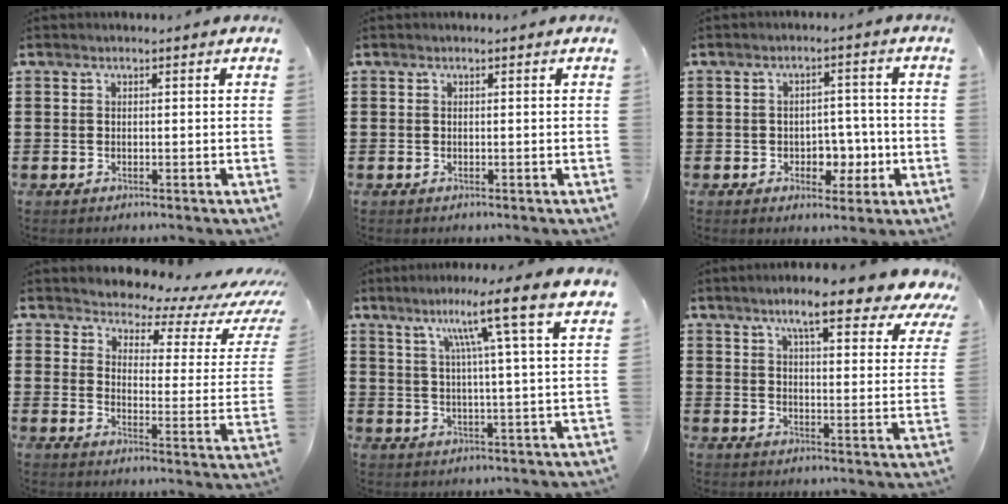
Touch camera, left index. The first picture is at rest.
{"total": 0.0}
{"total": 4.6, "force": [-1.4, 3.5, 2.6], "torque": [-0.039, 0.003, -0.032]}
{"total": 4.1, "force": [3.9, 1.2, 0.8], "torque": [-0.025, -0.041, 0.059]}
{"total": 10.2, "force": [6.1, -1.1, 8.2], "torque": [-0.152, -0.020, 0.086]}
{"total": 9.6, "force": [7.6, 1.2, 5.8], "torque": [-0.104, -0.034, 0.123]}